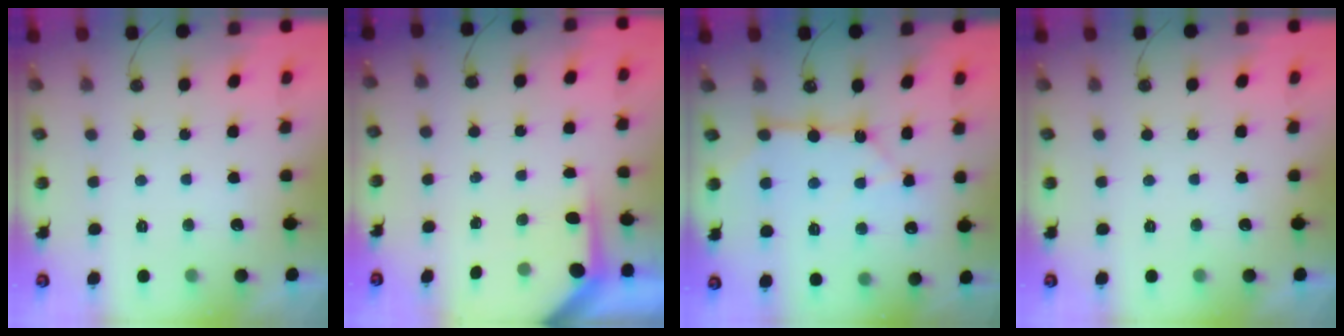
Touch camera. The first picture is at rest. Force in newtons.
{"total": 3.5, "press": 3.5, "slide": 0.4}
{"total": 10.8, "press": 10.8, "slide": 0.6}
{"total": 0.0}